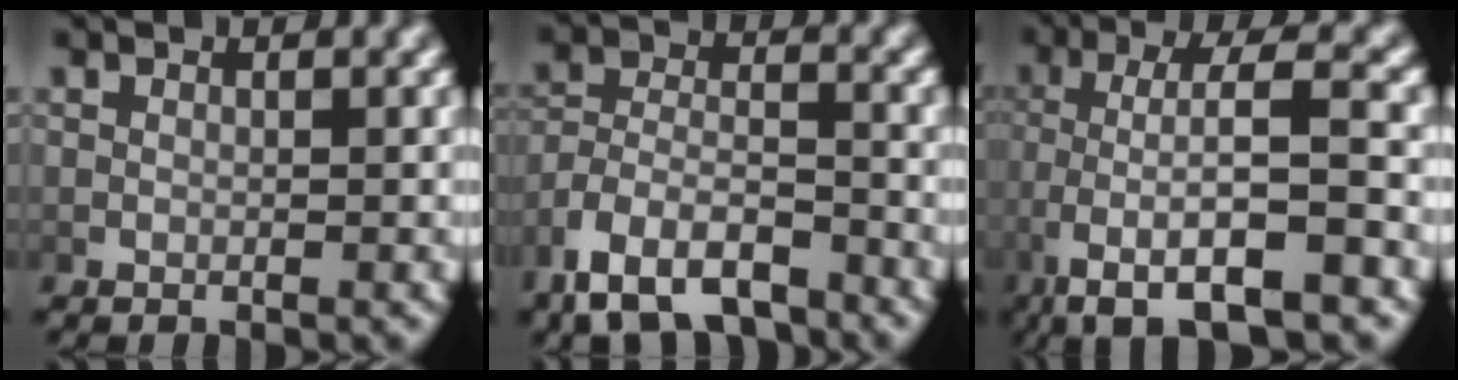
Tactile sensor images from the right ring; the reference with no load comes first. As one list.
[{"total": 7.3, "force": [-5.2, 3.8, 3.4], "torque": [-0.084, -0.034, -0.077]}, {"total": 8.2, "force": [-3.2, 3.6, 6.6], "torque": [-0.147, -0.025, -0.033]}]